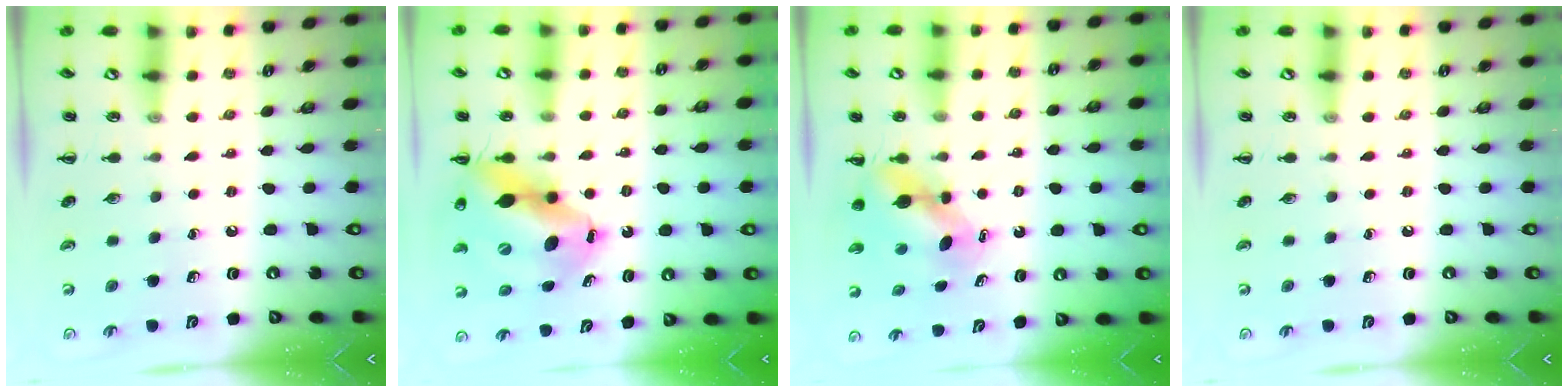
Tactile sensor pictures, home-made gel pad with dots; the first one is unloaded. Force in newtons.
{"total": 15.7, "press": 15.1, "slide": 4.4}
{"total": 5.8, "press": 5.8, "slide": 0.3}
{"total": 0.0}